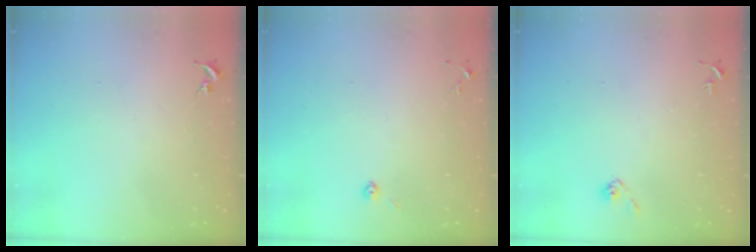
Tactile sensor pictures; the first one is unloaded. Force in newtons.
{"total": 3.1, "press": 3.0, "slide": 1.0}
{"total": 5.6, "press": 5.6, "slide": 0.5}